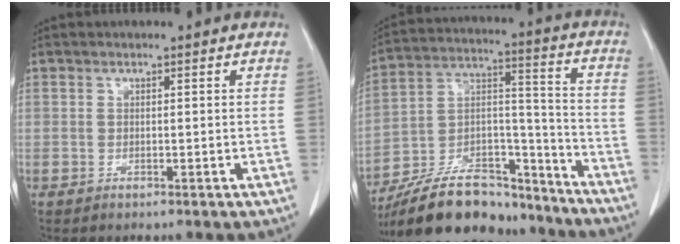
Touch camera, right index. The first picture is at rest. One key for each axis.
{"total": 23.1, "fx": -19.8, "fy": 7.6, "fz": 9.3, "tx": -0.185, "ty": 0.021, "tz": -0.326}